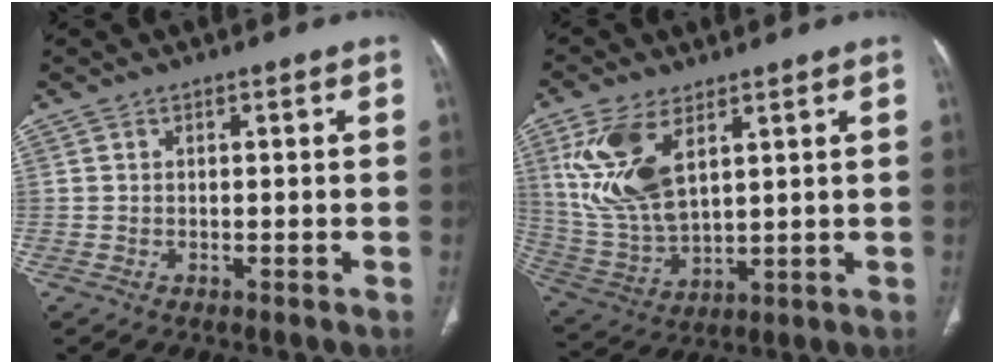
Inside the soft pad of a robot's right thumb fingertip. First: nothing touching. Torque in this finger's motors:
{"motor_torque": [0.19, 0.43, 0.76, 0.72, 0.19]}